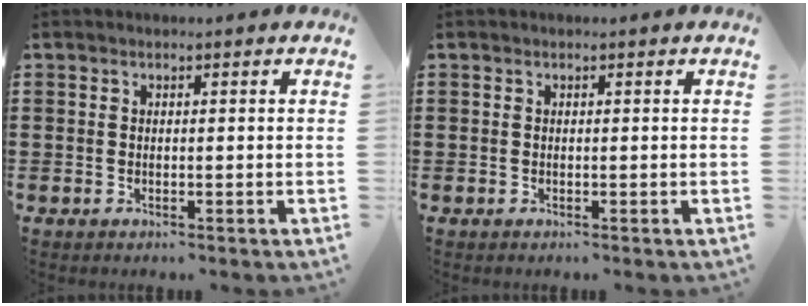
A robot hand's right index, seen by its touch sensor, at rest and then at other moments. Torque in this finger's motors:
{"motor_torque": [0.61, 0.89, 0.00, 0.00]}